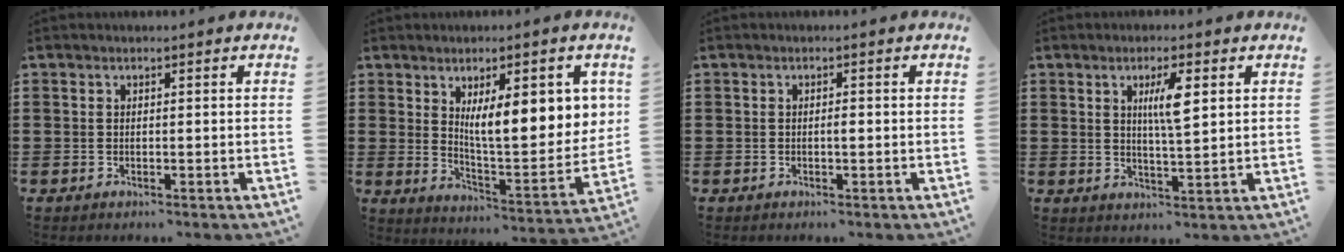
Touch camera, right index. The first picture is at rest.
{"total": 10.1, "force": [3.8, 2.8, 8.9], "torque": [-0.145, -0.014, 0.059]}
{"total": 1.0, "force": [-0.1, 0.3, 0.9], "torque": [-0.018, -0.002, -0.002]}
{"total": 5.2, "force": [1.7, 1.1, 4.8], "torque": [-0.091, 0.004, 0.023]}